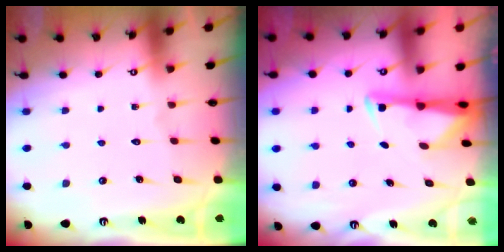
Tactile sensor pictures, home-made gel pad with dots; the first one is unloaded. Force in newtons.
{"total": 3.1, "press": 3.1, "slide": 0.5}